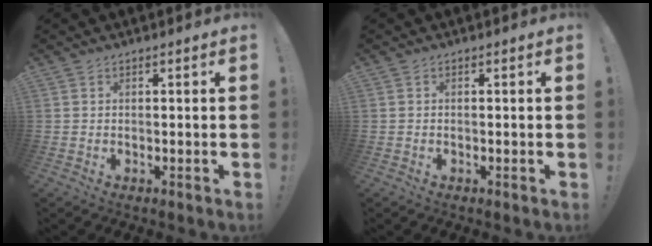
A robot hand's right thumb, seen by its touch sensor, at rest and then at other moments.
{"total": 0.0}